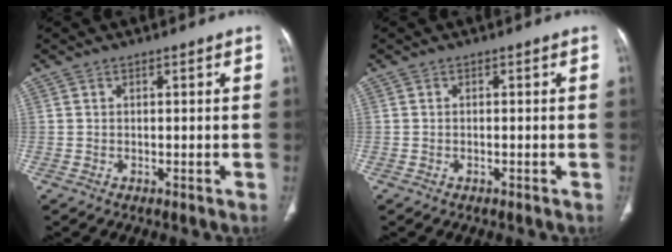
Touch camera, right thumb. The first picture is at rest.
{"total": 0.0}